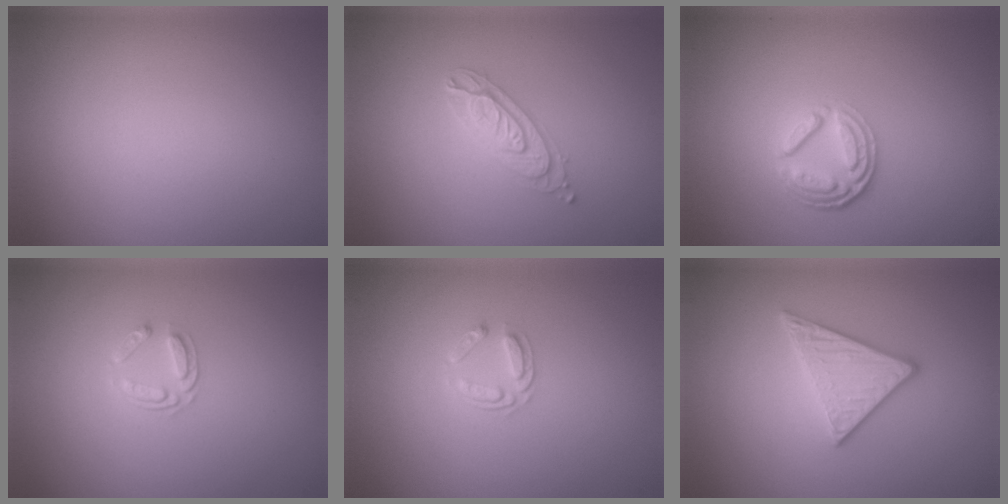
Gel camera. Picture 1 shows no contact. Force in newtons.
{"total": 2.3, "press": 2.3, "slide": 0.4}
{"total": 3.8, "press": 2.8, "slide": 2.6}
{"total": 1.6, "press": 1.0, "slide": 1.2}
{"total": 1.6, "press": 1.0, "slide": 1.2}
{"total": 2.9, "press": 2.8, "slide": 0.7}